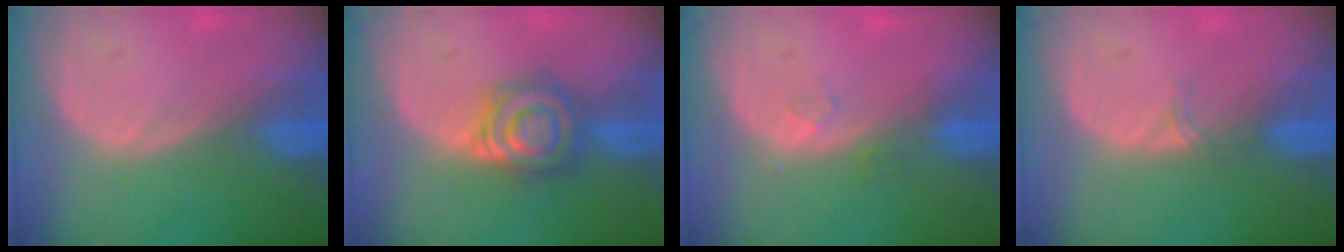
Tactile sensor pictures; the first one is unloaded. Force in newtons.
{"total": 6.4, "press": 6.3, "slide": 1.2}
{"total": 1.4, "press": 1.3, "slide": 0.6}
{"total": 1.3, "press": 1.0, "slide": 0.9}